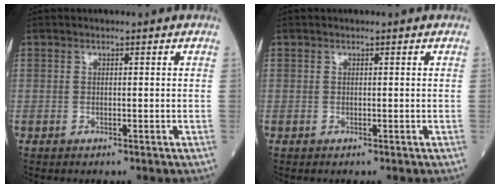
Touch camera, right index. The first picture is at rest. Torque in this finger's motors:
{"motor_torque": [0.00, 0.00, 0.00, 0.00]}